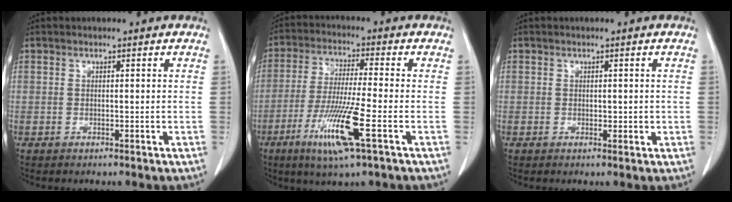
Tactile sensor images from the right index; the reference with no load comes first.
{"total": 11.1, "force": [-4.5, 0.0, 10.1], "torque": [-0.201, -0.023, -0.085]}
{"total": 1.1, "force": [0.1, 0.8, 0.7], "torque": [-0.004, 0.001, 0.005]}